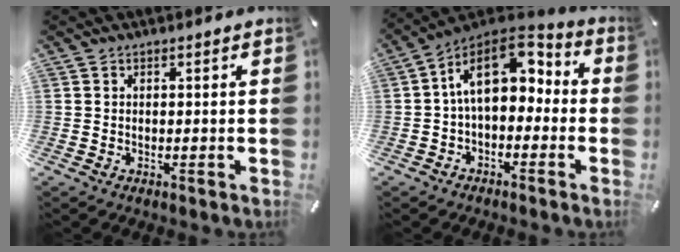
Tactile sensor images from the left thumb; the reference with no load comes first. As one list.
[{"total": 13.3, "force": [3.1, 8.5, 9.7], "torque": [-0.180, -0.012, 0.057]}]